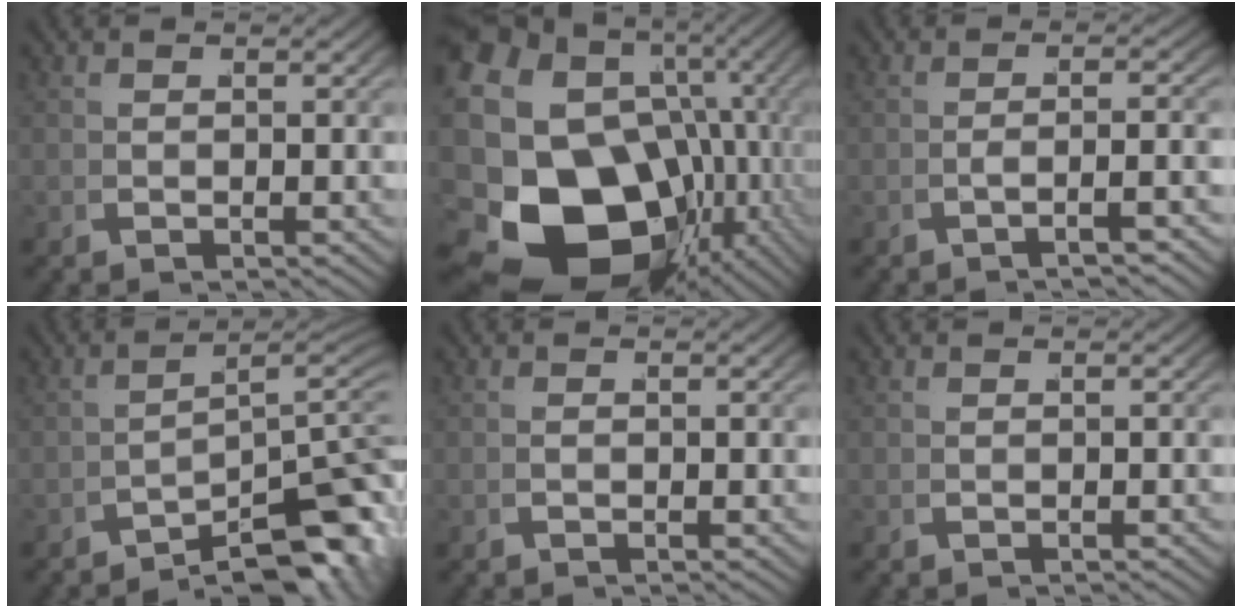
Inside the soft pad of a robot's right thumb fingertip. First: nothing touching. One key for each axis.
{"total": 25.3, "fx": -4.2, "fy": 19.1, "fz": 16.1, "tx": -0.315, "ty": -0.081, "tz": -0.035}
{"total": 2.3, "fx": -1.1, "fy": 0.2, "fz": 2.0, "tx": -0.041, "ty": 0.006, "tz": -0.015}
{"total": 11.5, "fx": -3.6, "fy": 6.3, "fz": 8.9, "tx": -0.124, "ty": -0.042, "tz": -0.039}
{"total": 0.0}
{"total": 0.0}